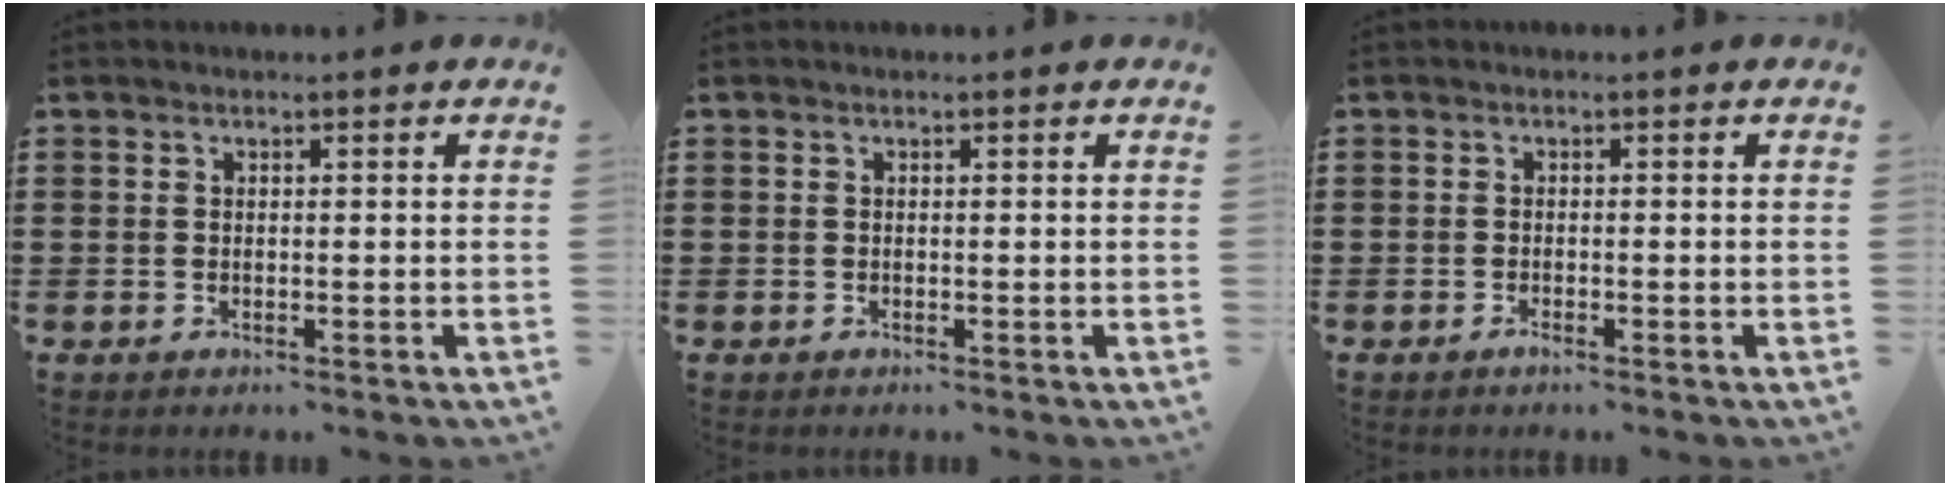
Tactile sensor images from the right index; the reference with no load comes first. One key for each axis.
{"total": 0.0}
{"total": 0.9, "fx": -0.7, "fy": -0.1, "fz": 0.5, "tx": -0.012, "ty": -0.008, "tz": -0.012}